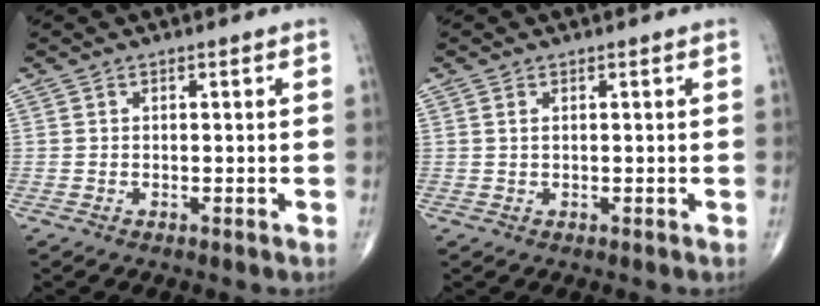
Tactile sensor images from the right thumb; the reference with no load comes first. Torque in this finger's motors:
{"motor_torque": [-0.22, 0.07, -0.15, -0.07, 0.00]}